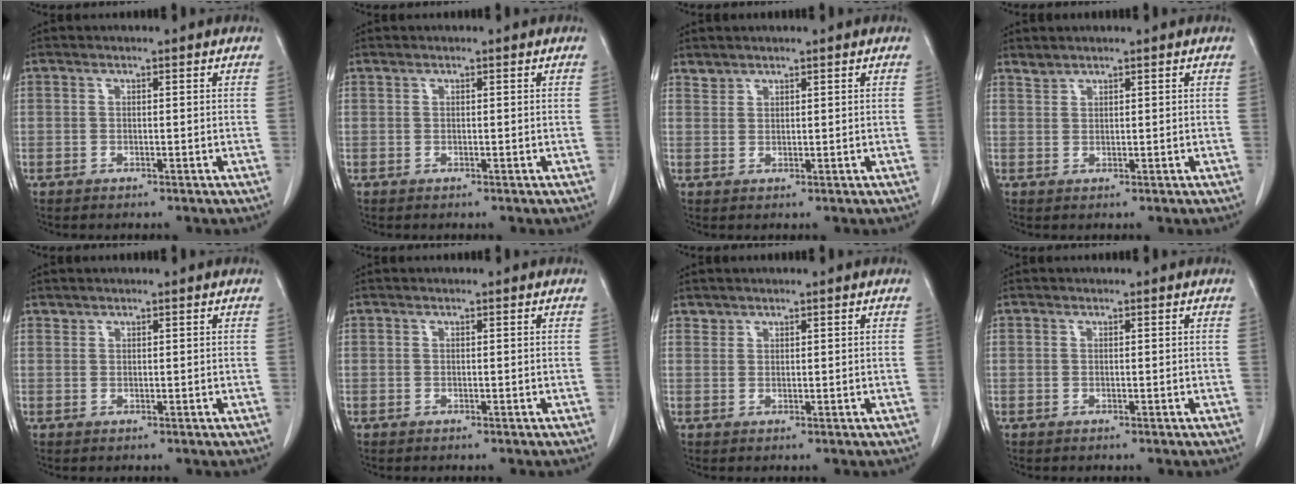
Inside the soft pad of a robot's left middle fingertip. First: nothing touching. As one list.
[{"total": 0.0}, {"total": 1.3, "force": [1.2, 0.3, -0.2], "torque": [0.004, 0.002, 0.024]}, {"total": 1.1, "force": [1.1, 0.0, -0.1], "torque": [-0.003, 0.002, 0.026]}, {"total": 0.5, "force": [0.5, 0.1, -0.1], "torque": [-0.001, 0.001, 0.009]}, {"total": 0.0}, {"total": 0.9, "force": [0.8, 0.4, -0.2], "torque": [0.006, 0.002, 0.014]}, {"total": 0.0}]